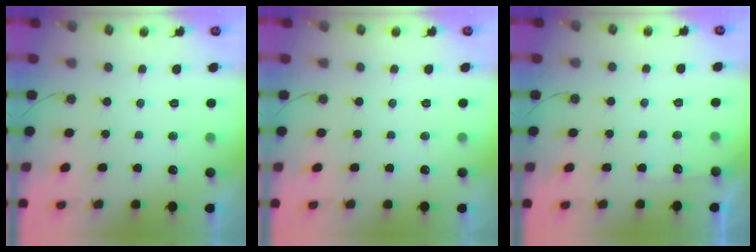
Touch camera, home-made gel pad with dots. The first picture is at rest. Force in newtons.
{"total": 0.0}
{"total": 3.8, "press": 3.8, "slide": 0.3}